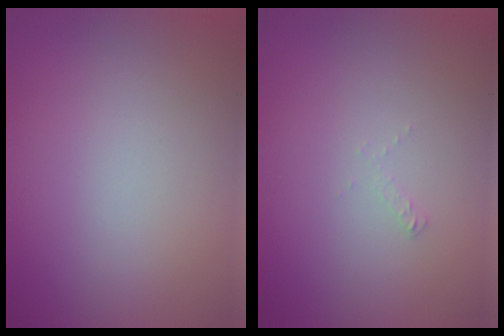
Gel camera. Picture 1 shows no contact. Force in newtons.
{"total": 0.5, "press": 0.5, "slide": 0.1}